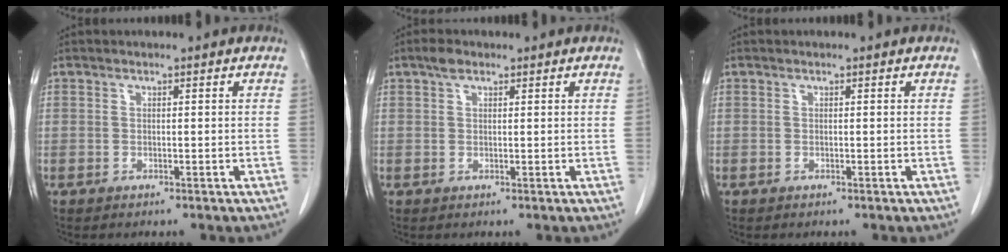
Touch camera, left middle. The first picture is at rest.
{"total": 1.7, "force": [1.2, 0.8, 1.0], "torque": [-0.021, 0.007, 0.020]}
{"total": 0.0}